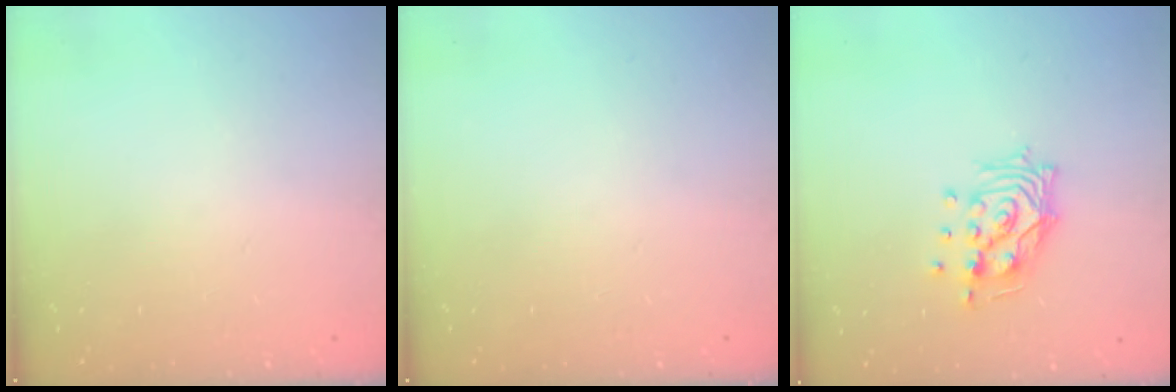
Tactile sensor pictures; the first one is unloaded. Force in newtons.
{"total": 0.0}
{"total": 12.8, "press": 12.7, "slide": 1.6}